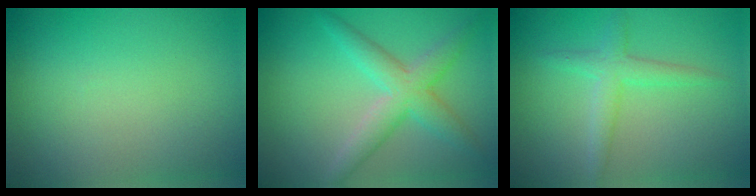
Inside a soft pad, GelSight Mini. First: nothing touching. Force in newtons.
{"total": 4.2, "press": 4.2, "slide": 0.2}
{"total": 2.4, "press": 2.4, "slide": 0.2}